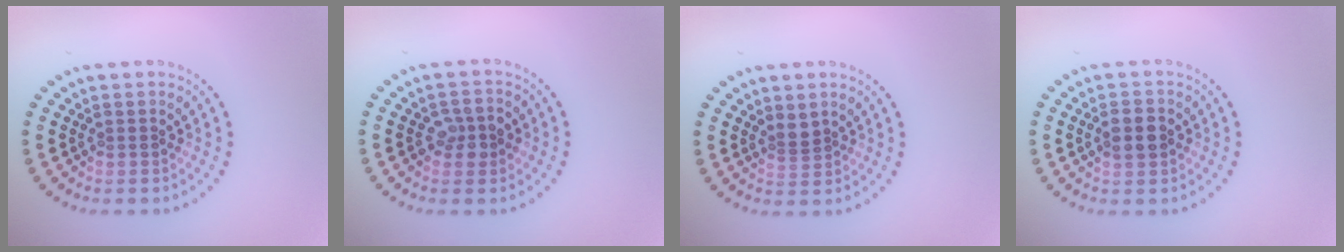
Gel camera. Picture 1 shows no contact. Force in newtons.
{"total": 2.5, "press": 2.5, "slide": 0.4}
{"total": 0.9, "press": 0.6, "slide": 0.7}
{"total": 2.9, "press": 2.9, "slide": 0.1}